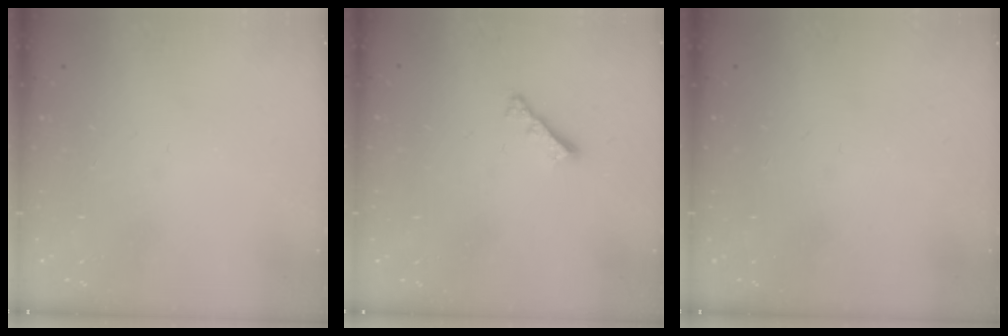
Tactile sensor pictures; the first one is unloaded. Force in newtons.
{"total": 2.8, "press": 2.7, "slide": 0.6}
{"total": 0.0}